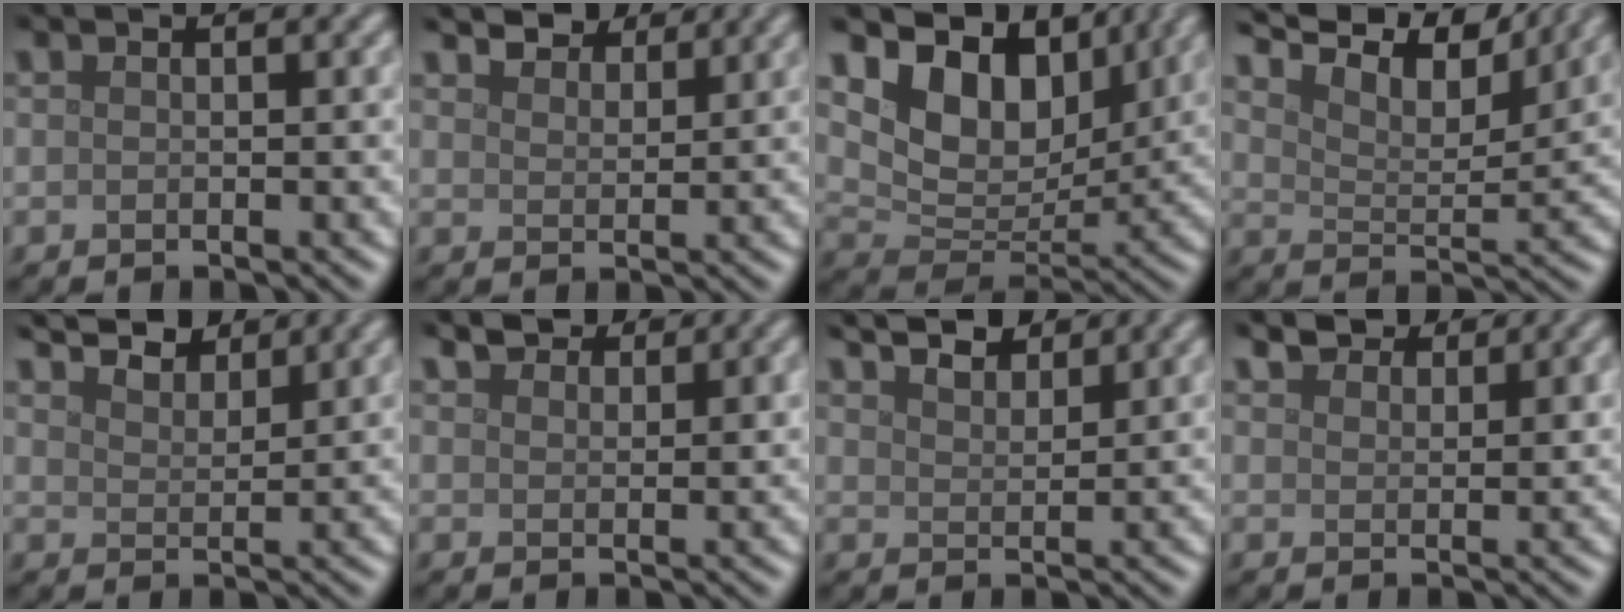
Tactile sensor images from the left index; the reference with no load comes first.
{"total": 4.6, "force": [4.2, 1.3, 1.4], "torque": [-0.031, -0.008, 0.078]}
{"total": 9.3, "force": [5.0, 5.7, 5.4], "torque": [-0.090, -0.007, 0.088]}
{"total": 9.9, "force": [8.7, 2.1, 4.4], "torque": [-0.092, 0.010, 0.114]}
{"total": 6.3, "force": [5.5, 1.9, 2.4], "torque": [-0.047, 0.010, 0.076]}
{"total": 3.1, "force": [2.7, 1.1, 1.0], "torque": [-0.021, 0.007, 0.042]}
{"total": 5.7, "force": [4.9, 1.8, 2.4], "torque": [-0.040, 0.015, 0.061]}
{"total": 3.7, "force": [3.3, 1.2, 1.2], "torque": [-0.025, 0.005, 0.053]}